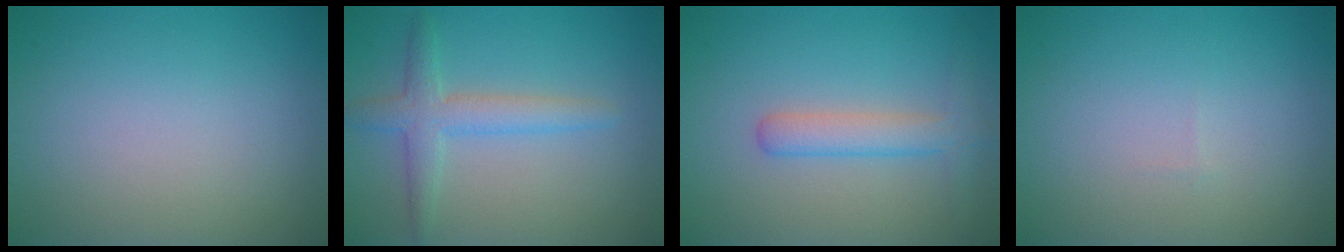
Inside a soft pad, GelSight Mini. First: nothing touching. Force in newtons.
{"total": 3.1, "press": 3.1, "slide": 0.1}
{"total": 3.0, "press": 3.0, "slide": 0.0}
{"total": 0.0}